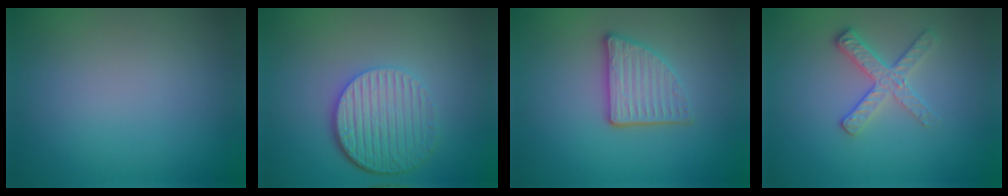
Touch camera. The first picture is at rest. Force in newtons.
{"total": 5.6, "press": 4.1, "slide": 3.9}
{"total": 3.4, "press": 2.9, "slide": 1.7}
{"total": 2.7, "press": 2.4, "slide": 1.2}